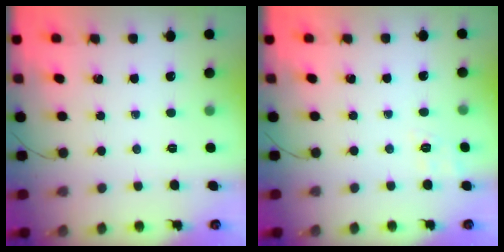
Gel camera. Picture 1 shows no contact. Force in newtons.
{"total": 2.8, "press": 2.1, "slide": 1.9}